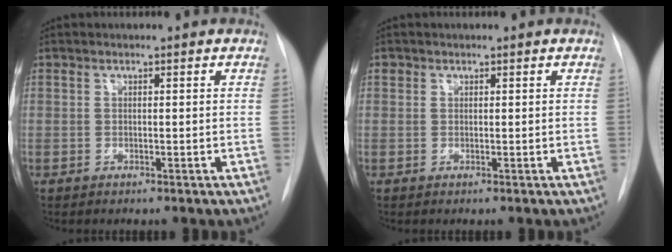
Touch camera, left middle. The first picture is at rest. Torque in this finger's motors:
{"motor_torque": [0.05, -0.04, -0.02, 0.00]}